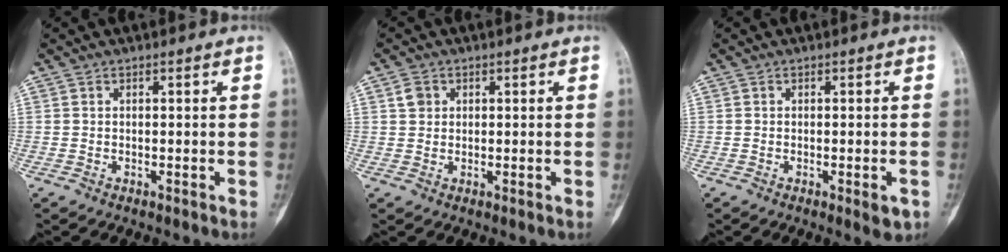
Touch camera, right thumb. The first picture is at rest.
{"total": 2.2, "force": [0.8, 1.9, 0.8], "torque": [-0.004, 0.002, 0.014]}
{"total": 2.7, "force": [-1.0, 0.8, 2.3], "torque": [-0.022, -0.001, -0.011]}